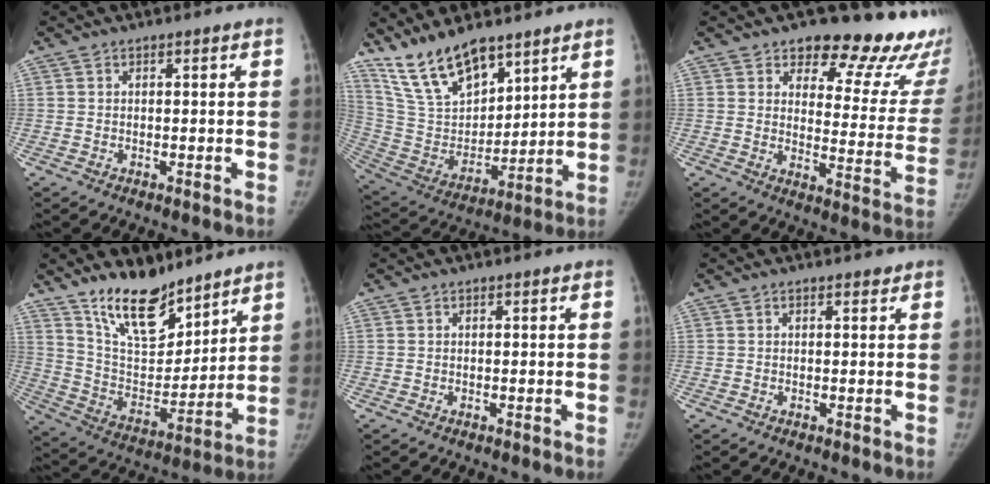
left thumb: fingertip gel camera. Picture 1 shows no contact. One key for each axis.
{"total": 16.2, "fx": 12.3, "fy": 6.7, "fz": 8.2, "tx": -0.115, "ty": -0.067, "tz": 0.246}
{"total": 23.0, "fx": 17.8, "fy": 9.6, "fz": 11.0, "tx": -0.085, "ty": -0.116, "tz": 0.210}
{"total": 16.2, "fx": 12.3, "fy": 6.7, "fz": 8.1, "tx": -0.092, "ty": -0.085, "tz": 0.228}
{"total": 0.0}
{"total": 1.0, "fx": 0.8, "fy": 0.4, "fz": 0.4, "tx": -0.005, "ty": -0.004, "tz": 0.011}